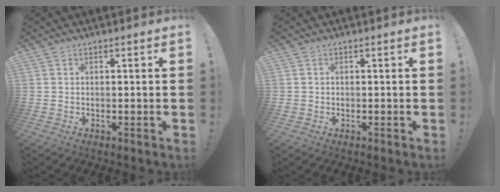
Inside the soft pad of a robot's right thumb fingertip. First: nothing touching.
{"total": 0.7, "force": [0.1, 0.7, 0.0], "torque": [-0.007, 0.006, 0.003]}